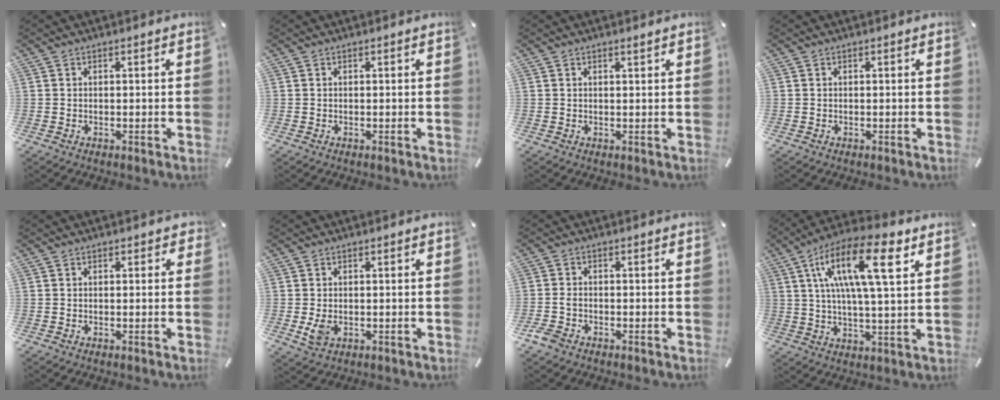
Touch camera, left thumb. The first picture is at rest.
{"total": 0.0}
{"total": 0.9, "force": [0.7, 0.2, 0.5], "torque": [-0.010, 0.000, 0.011]}
{"total": 0.0}
{"total": 0.7, "force": [0.0, 0.7, 0.2], "torque": [0.003, 0.002, -0.002]}
{"total": 3.3, "force": [-0.5, 2.4, 2.1], "torque": [-0.050, -0.008, -0.013]}
{"total": 2.7, "force": [-1.8, 1.7, 1.2], "torque": [-0.034, 0.004, -0.037]}
{"total": 16.0, "force": [6.4, 4.5, 14.0], "torque": [-0.264, -0.005, 0.098]}